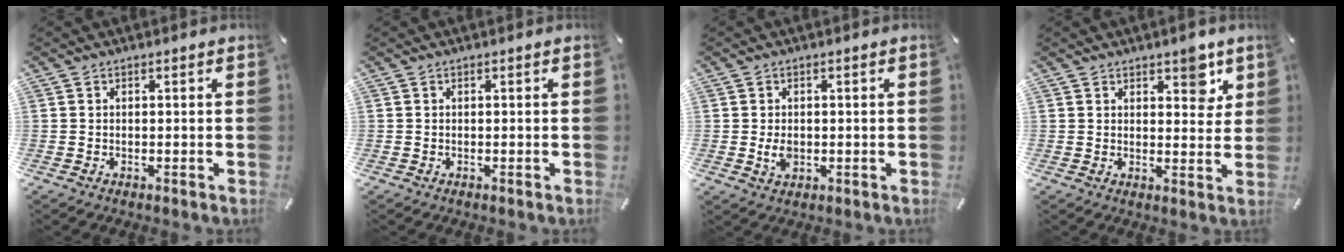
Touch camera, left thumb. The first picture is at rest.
{"total": 0.0}
{"total": 3.0, "force": [-0.3, 2.1, 2.1], "torque": [-0.046, -0.005, -0.010]}
{"total": 6.2, "force": [4.0, 3.4, 3.3], "torque": [-0.012, -0.026, 0.059]}